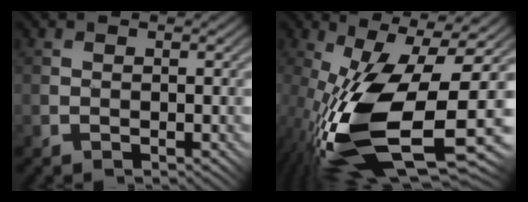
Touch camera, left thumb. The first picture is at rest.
{"total": 16.2, "force": [-4.7, 5.0, 14.6], "torque": [-0.312, -0.013, -0.084]}